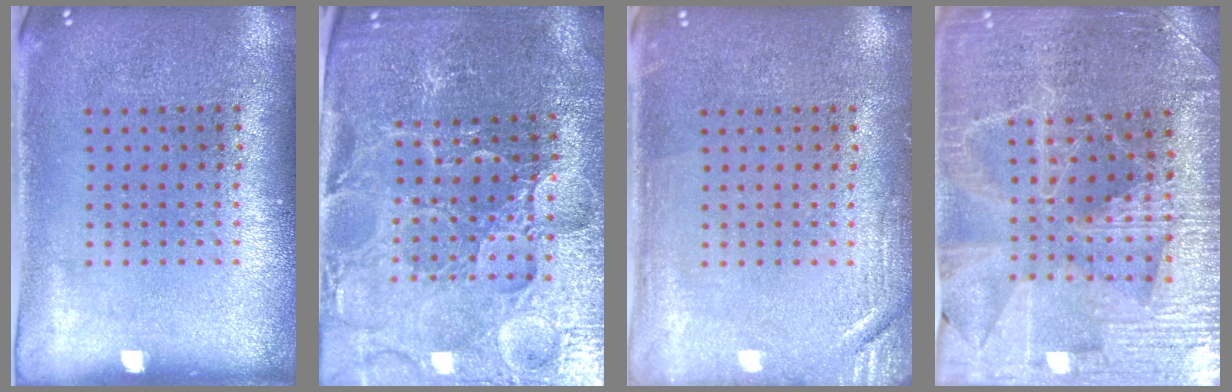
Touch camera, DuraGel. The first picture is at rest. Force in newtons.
{"total": 4.3, "press": 4.2, "slide": 0.9}
{"total": 1.8, "press": 1.8, "slide": 0.3}
{"total": 3.6, "press": 3.5, "slide": 0.7}